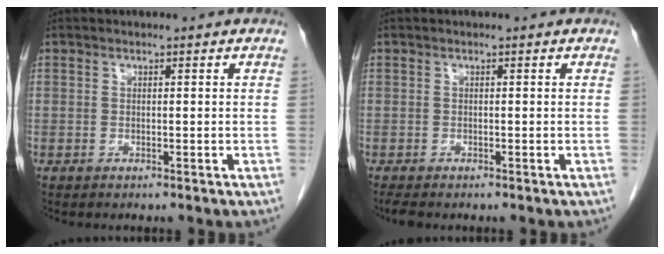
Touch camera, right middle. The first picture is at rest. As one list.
[{"total": 1.3, "force": [-1.1, 0.3, 0.6], "torque": [-0.016, -0.005, -0.018]}]